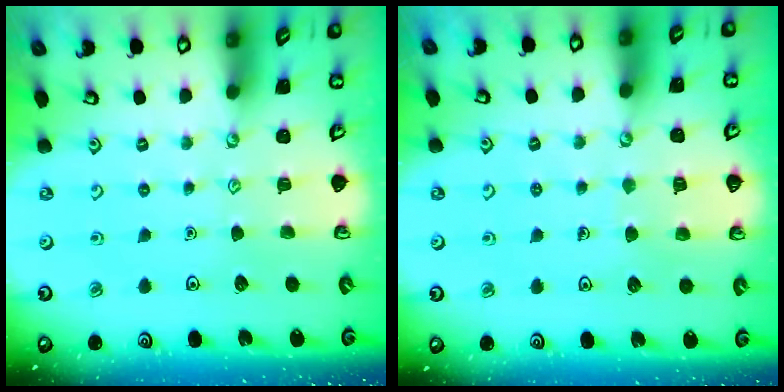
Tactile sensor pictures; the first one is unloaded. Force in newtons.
{"total": 4.5, "press": 4.5, "slide": 0.3}